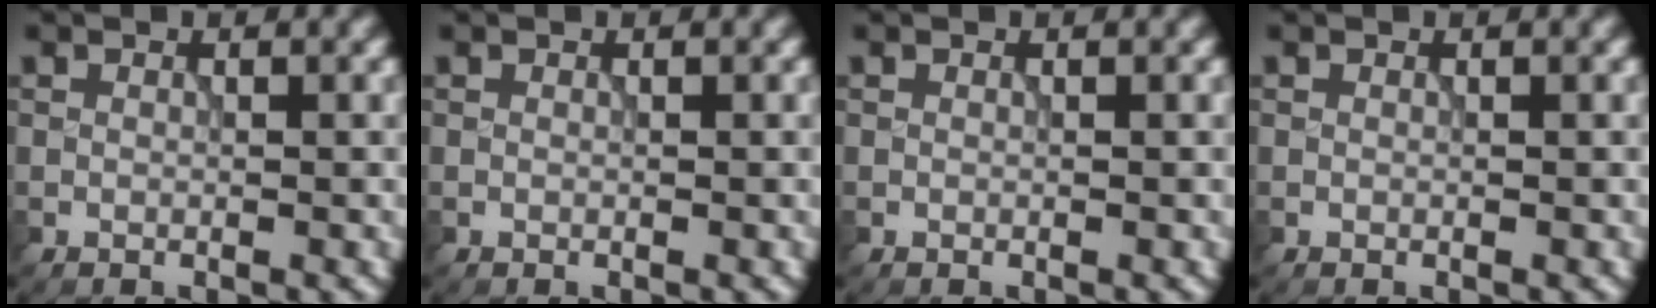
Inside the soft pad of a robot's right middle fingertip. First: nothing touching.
{"total": 0.0}
{"total": 0.0}
{"total": 0.0}